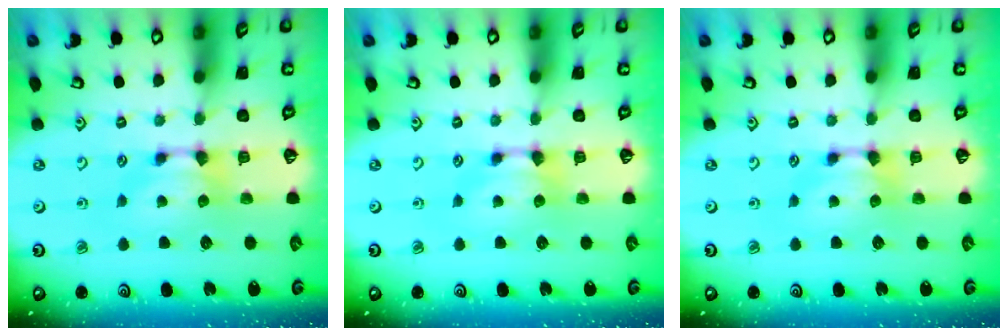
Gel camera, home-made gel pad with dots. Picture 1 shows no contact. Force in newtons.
{"total": 0.0}
{"total": 0.0}